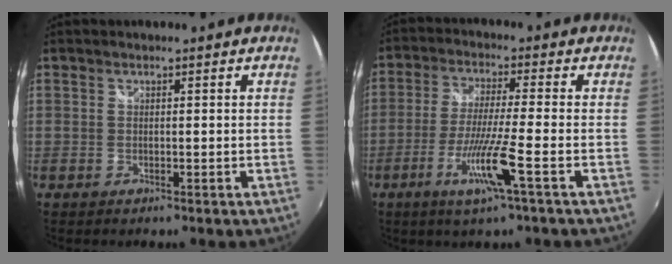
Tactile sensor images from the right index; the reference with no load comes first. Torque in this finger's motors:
{"motor_torque": [1.14, 1.00, 0.55, 0.14]}